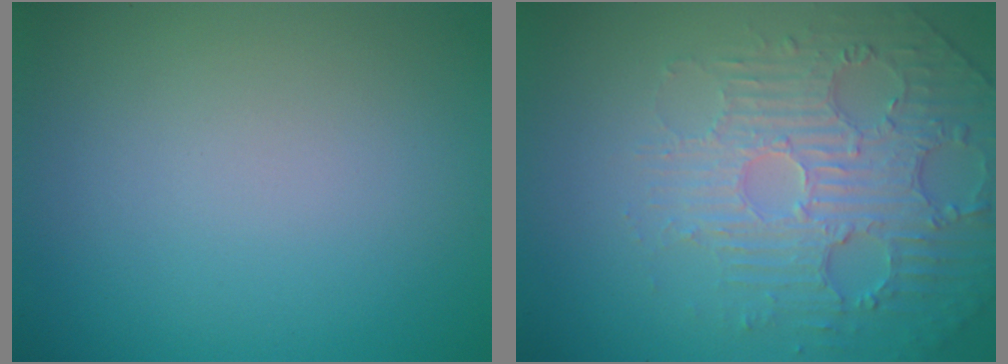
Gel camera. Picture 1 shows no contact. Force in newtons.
{"total": 5.3, "press": 3.8, "slide": 3.6}